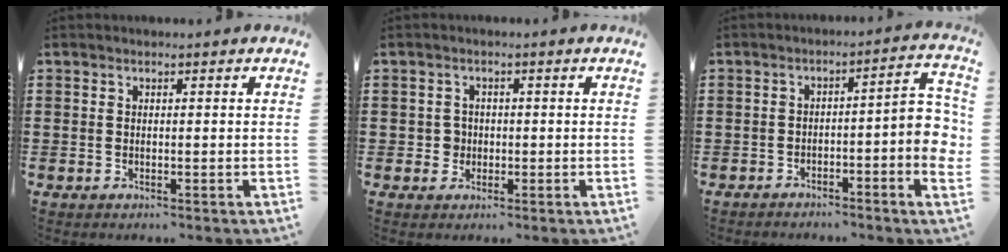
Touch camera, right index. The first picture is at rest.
{"total": 2.1, "force": [-0.3, 2.0, 0.6], "torque": [-0.019, 0.008, -0.008]}
{"total": 5.6, "force": [-2.7, 0.9, 4.9], "torque": [-0.072, -0.002, -0.052]}